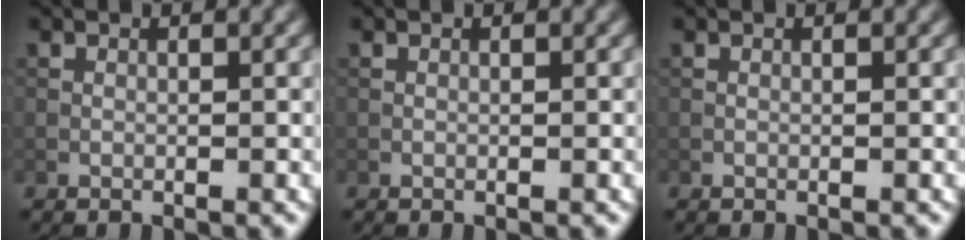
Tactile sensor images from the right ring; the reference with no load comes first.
{"total": 0.0}
{"total": 0.0}